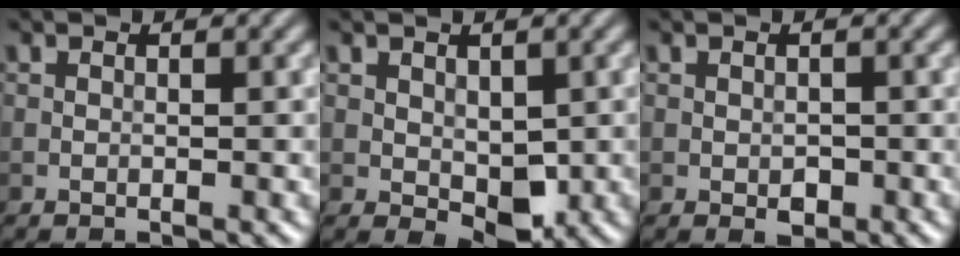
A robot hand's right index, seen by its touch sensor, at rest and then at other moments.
{"total": 3.0, "force": [0.1, 1.9, 2.3], "torque": [-0.032, -0.006, 0.007]}
{"total": 1.0, "force": [-0.3, 0.7, 0.7], "torque": [-0.008, -0.003, -0.003]}